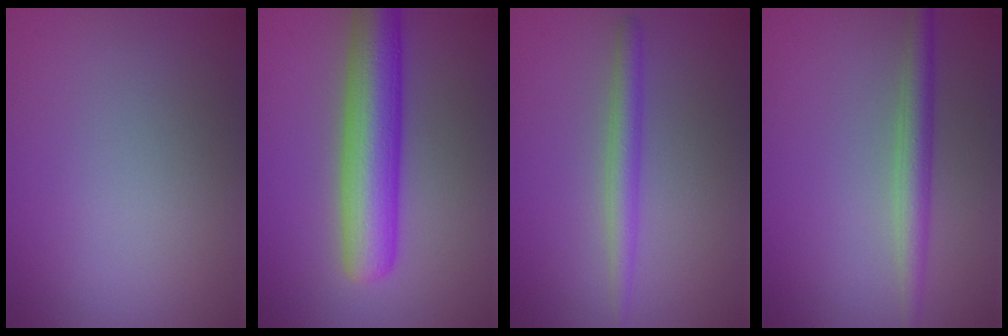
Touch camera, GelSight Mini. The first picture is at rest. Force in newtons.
{"total": 7.4, "press": 7.4, "slide": 0.2}
{"total": 2.3, "press": 2.3, "slide": 0.0}
{"total": 2.7, "press": 2.7, "slide": 0.0}